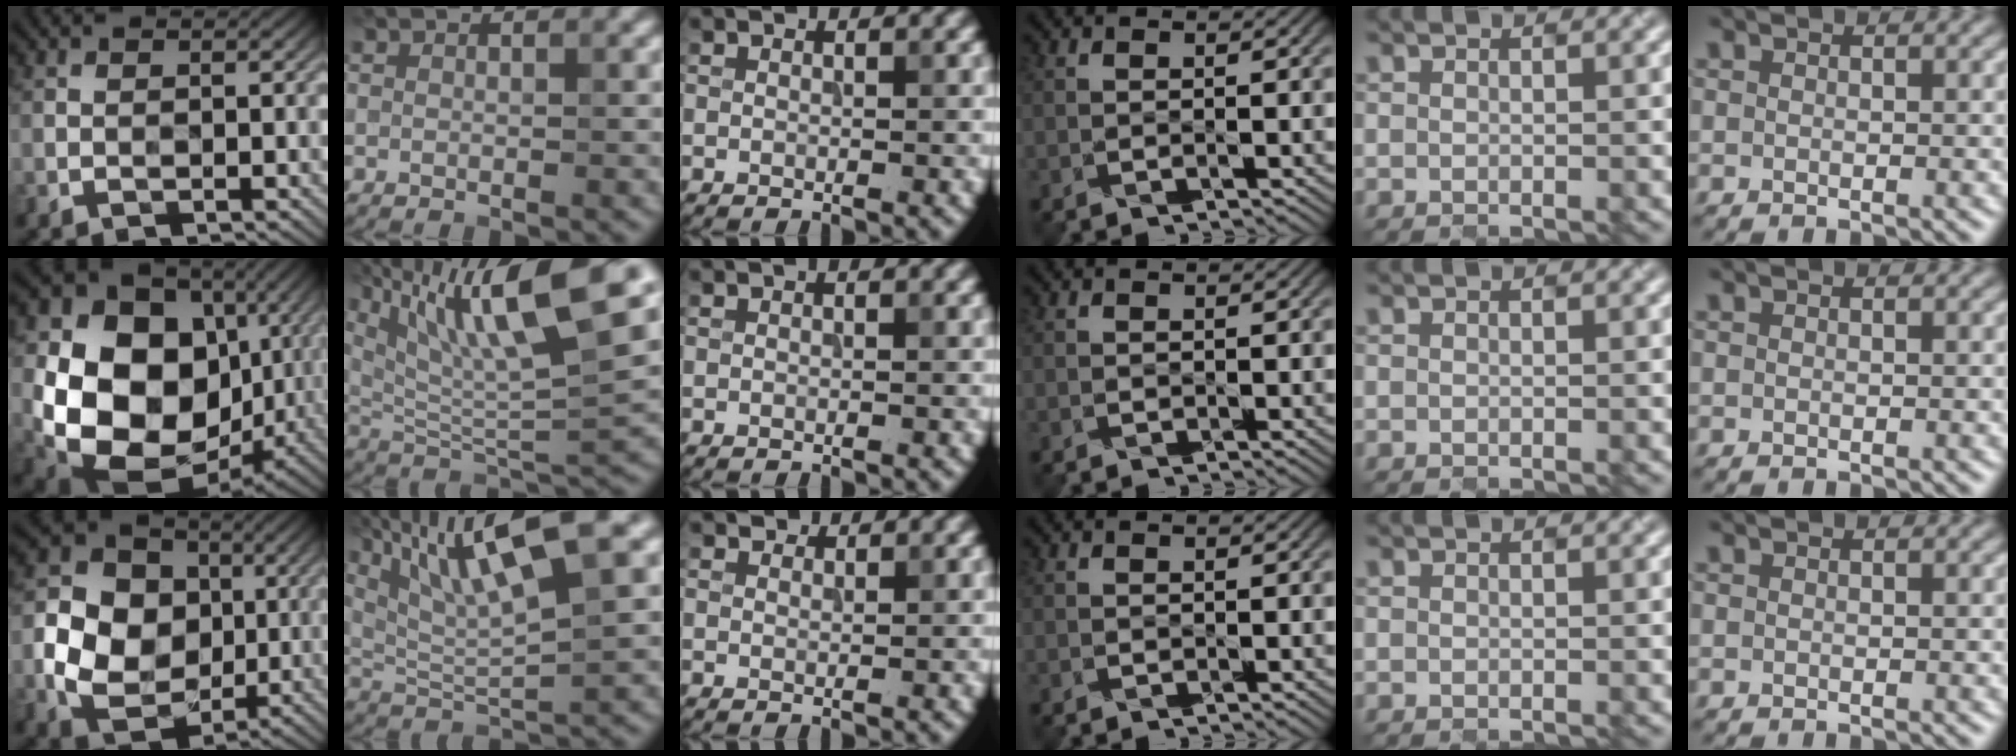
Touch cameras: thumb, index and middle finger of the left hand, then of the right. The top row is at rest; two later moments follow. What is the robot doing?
{"motion": "close", "object": "folder"}